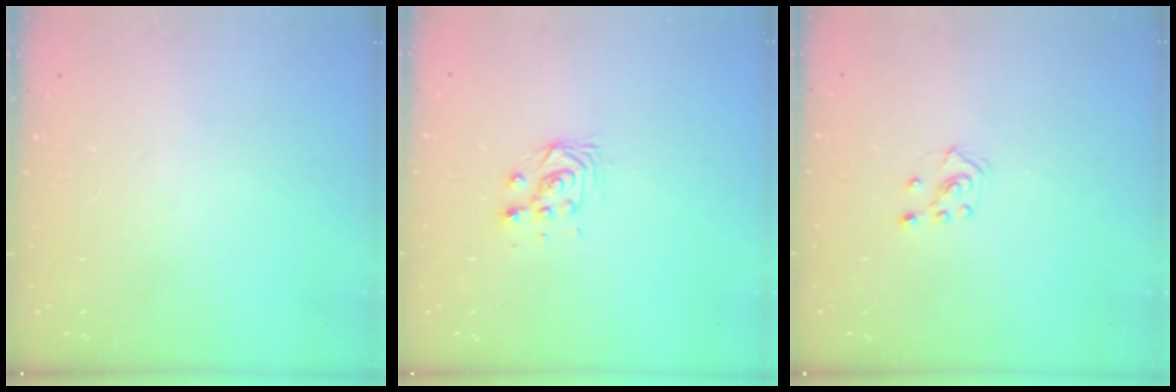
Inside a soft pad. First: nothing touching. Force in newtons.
{"total": 3.8, "press": 3.7, "slide": 0.6}
{"total": 2.8, "press": 2.7, "slide": 0.5}